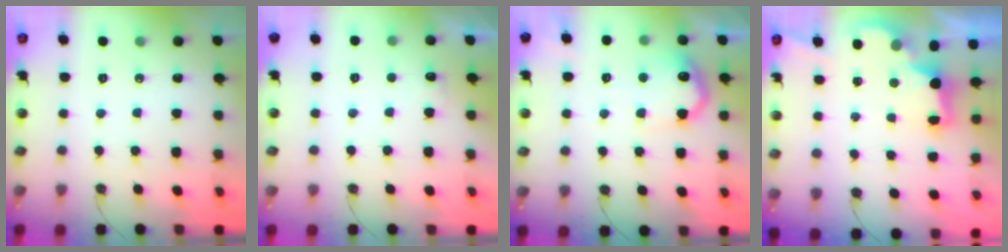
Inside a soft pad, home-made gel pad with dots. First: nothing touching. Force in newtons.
{"total": 3.0, "press": 2.8, "slide": 1.0}
{"total": 13.0, "press": 13.0, "slide": 0.7}
{"total": 2.3, "press": 2.2, "slide": 0.8}